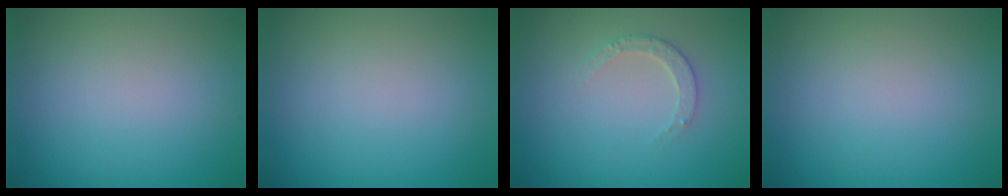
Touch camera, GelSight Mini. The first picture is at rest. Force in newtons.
{"total": 0.0}
{"total": 1.8, "press": 1.8, "slide": 0.4}
{"total": 0.0}